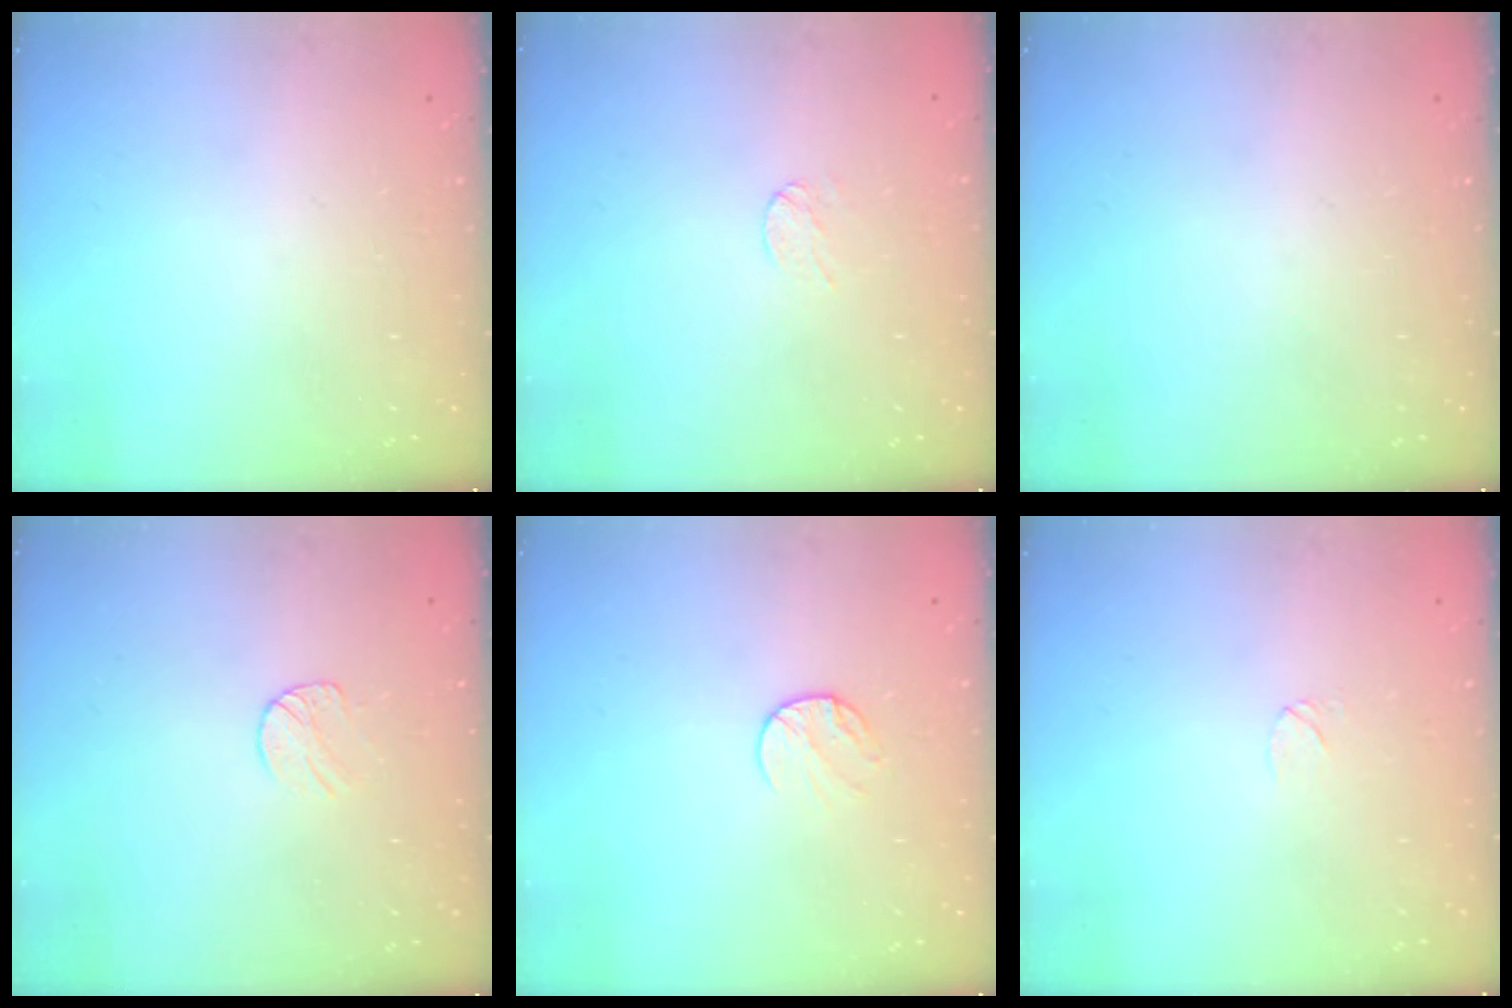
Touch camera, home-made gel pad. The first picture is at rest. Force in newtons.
{"total": 3.0, "press": 3.0, "slide": 0.2}
{"total": 0.0}
{"total": 5.8, "press": 5.8, "slide": 0.6}
{"total": 6.1, "press": 6.1, "slide": 0.8}
{"total": 3.4, "press": 3.4, "slide": 0.3}